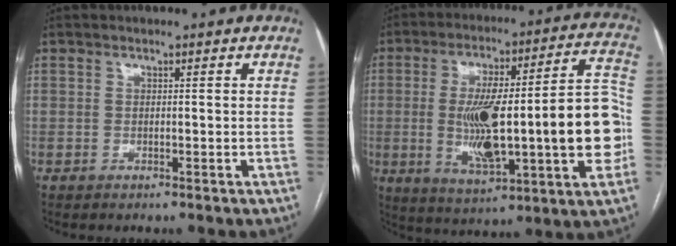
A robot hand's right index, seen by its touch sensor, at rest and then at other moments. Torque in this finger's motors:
{"motor_torque": [2.14, 0.00, 1.05, 0.21]}